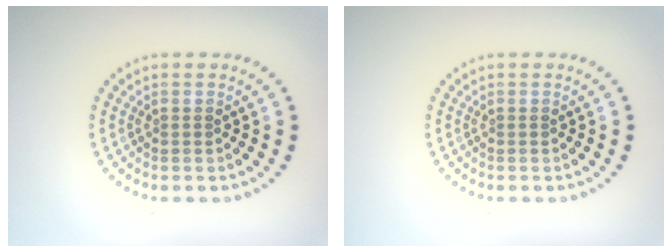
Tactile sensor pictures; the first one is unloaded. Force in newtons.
{"total": 0.0}